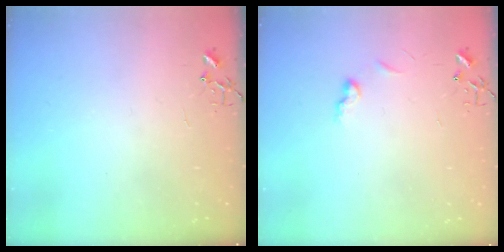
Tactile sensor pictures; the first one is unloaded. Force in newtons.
{"total": 6.1, "press": 6.0, "slide": 0.7}